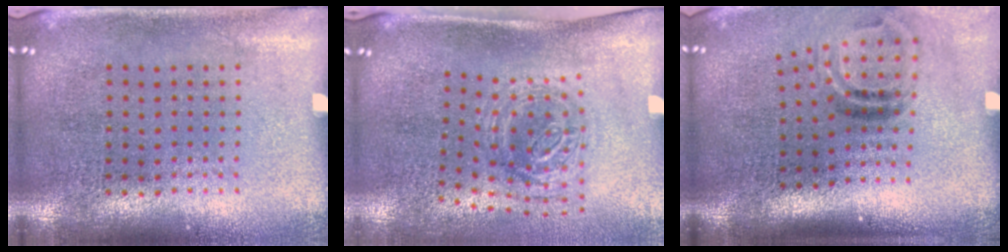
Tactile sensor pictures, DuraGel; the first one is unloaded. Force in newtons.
{"total": 1.2, "press": 1.1, "slide": 0.6}
{"total": 2.0, "press": 1.2, "slide": 1.6}